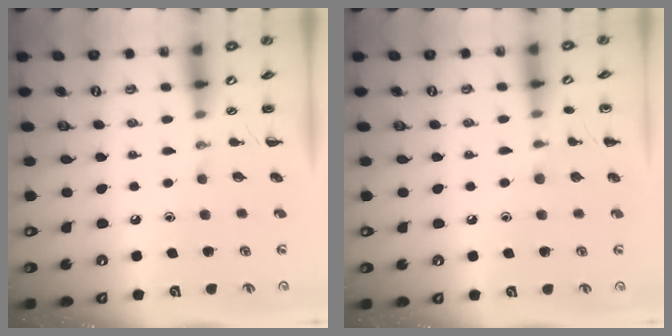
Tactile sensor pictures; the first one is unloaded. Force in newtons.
{"total": 5.9, "press": 5.6, "slide": 1.8}